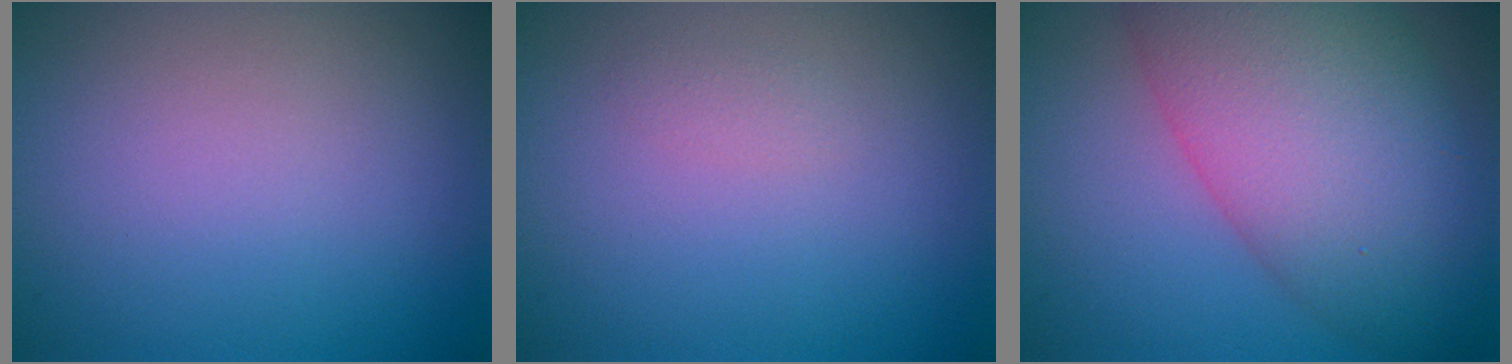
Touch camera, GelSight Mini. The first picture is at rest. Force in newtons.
{"total": 0.7, "press": 0.7, "slide": 0.1}
{"total": 11.2, "press": 11.2, "slide": 0.4}